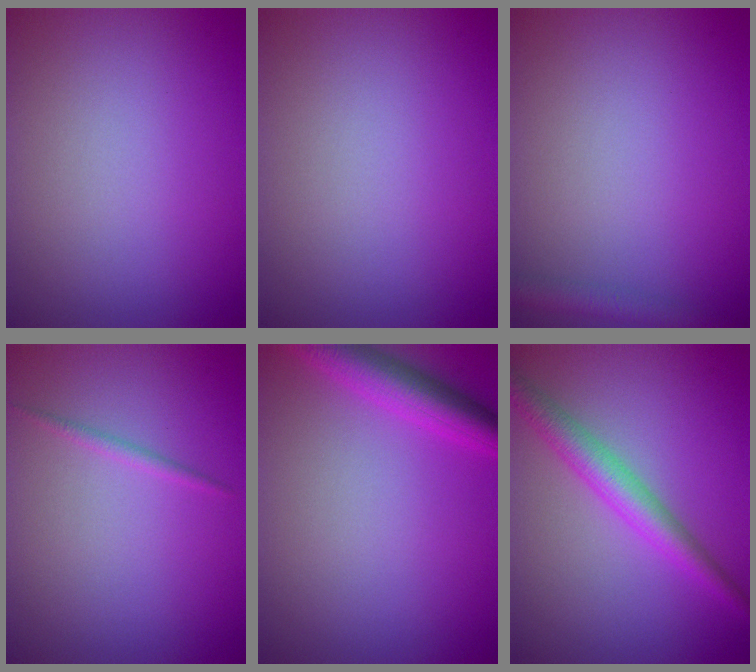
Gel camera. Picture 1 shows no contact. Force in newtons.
{"total": 0.0}
{"total": 2.1, "press": 2.1, "slide": 0.1}
{"total": 0.8, "press": 0.8, "slide": 0.0}
{"total": 4.1, "press": 4.1, "slide": 0.2}
{"total": 3.8, "press": 3.8, "slide": 0.1}